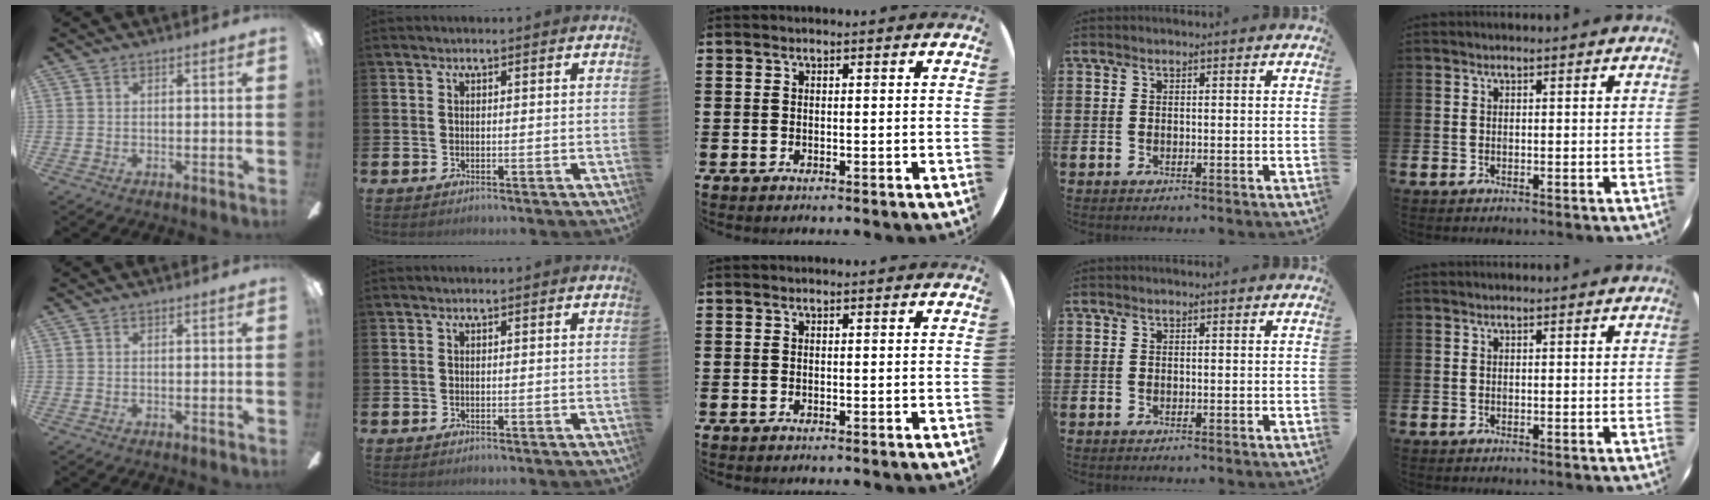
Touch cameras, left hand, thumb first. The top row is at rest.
{}